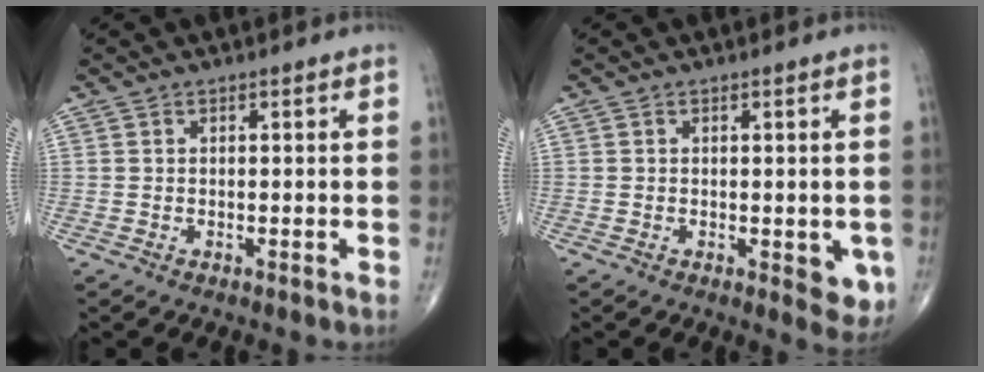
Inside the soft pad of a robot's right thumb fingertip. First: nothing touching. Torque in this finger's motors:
{"motor_torque": [0.75, 0.69, 0.05, 0.02, 0.12]}